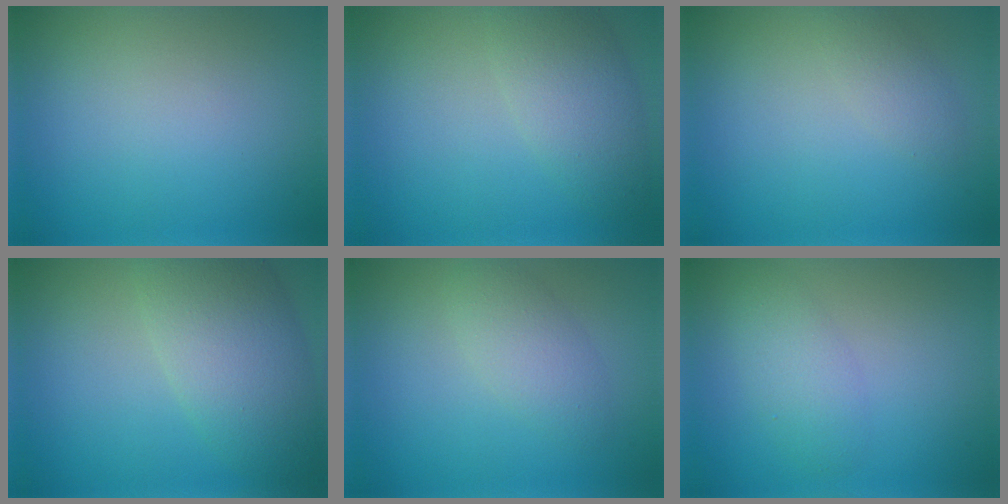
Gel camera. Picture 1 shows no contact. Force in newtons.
{"total": 4.3, "press": 4.3, "slide": 0.2}
{"total": 1.7, "press": 1.7, "slide": 0.1}
{"total": 7.5, "press": 7.5, "slide": 0.8}
{"total": 2.7, "press": 2.7, "slide": 0.1}
{"total": 2.4, "press": 2.4, "slide": 0.2}